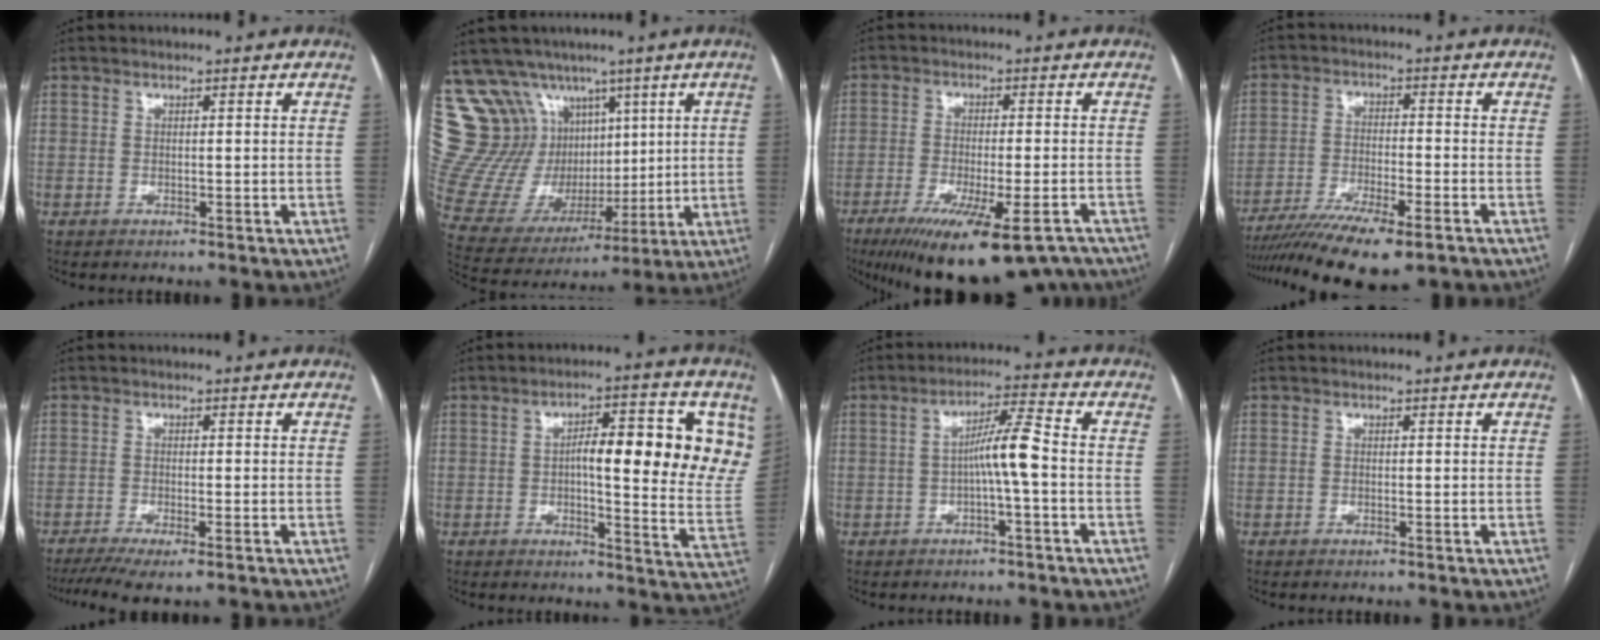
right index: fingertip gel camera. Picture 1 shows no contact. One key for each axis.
{"total": 18.2, "fx": 10.2, "fy": 13.8, "fz": 6.2, "tx": -0.130, "ty": 0.067, "tz": 0.216}
{"total": 19.9, "fx": -15.5, "fy": 3.7, "fz": 12.0, "tx": -0.145, "ty": -0.027, "tz": -0.215}
{"total": 14.3, "fx": -10.7, "fy": 2.4, "fz": 9.2, "tx": -0.161, "ty": -0.030, "tz": -0.174}
{"total": 6.3, "fx": -4.4, "fy": 0.8, "fz": 4.4, "tx": -0.074, "ty": -0.012, "tz": -0.073}
{"total": 16.4, "fx": 4.3, "fy": 3.8, "fz": 15.3, "tx": -0.182, "ty": 0.014, "tz": 0.053}
{"total": 5.9, "fx": -1.0, "fy": -0.1, "fz": 5.9, "tx": -0.102, "ty": 0.017, "tz": -0.016}
{"total": 0.0}